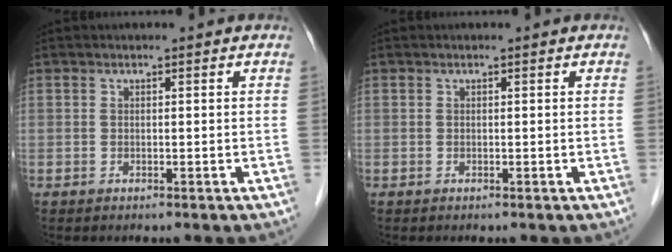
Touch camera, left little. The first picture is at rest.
{"total": 0.0}